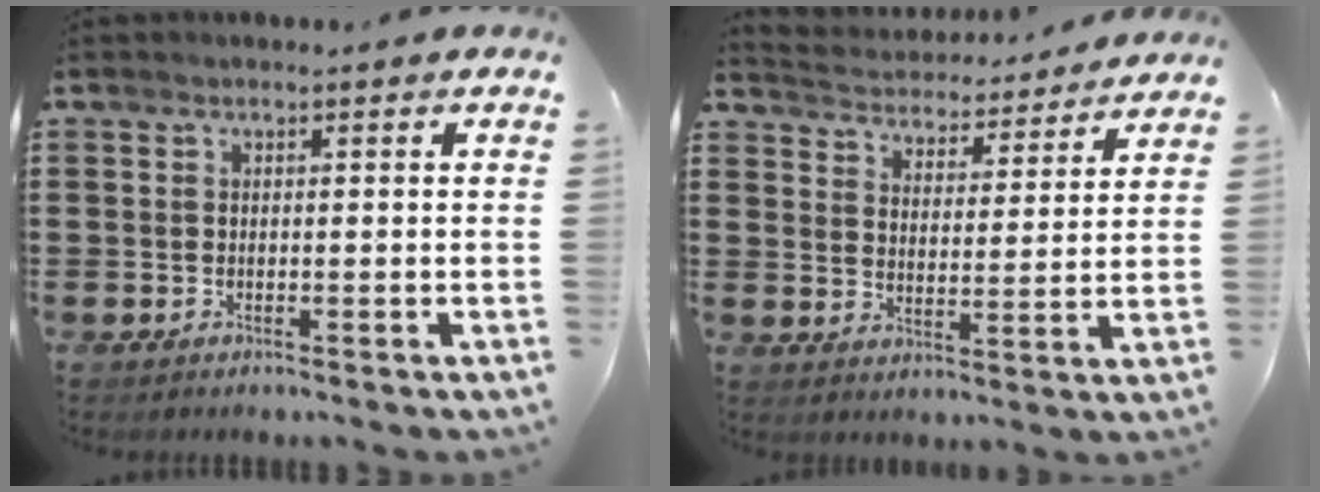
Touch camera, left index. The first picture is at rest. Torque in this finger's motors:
{"motor_torque": [0.16, 0.09, 0.51, 0.04]}